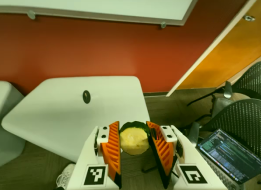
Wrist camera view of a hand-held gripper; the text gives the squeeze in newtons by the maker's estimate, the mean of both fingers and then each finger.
{"total": 11.7, "left": 12.4, "right": 11.1}